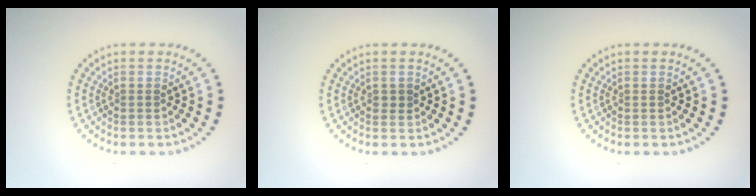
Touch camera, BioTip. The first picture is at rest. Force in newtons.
{"total": 0.7, "press": 0.6, "slide": 0.2}
{"total": 0.0}